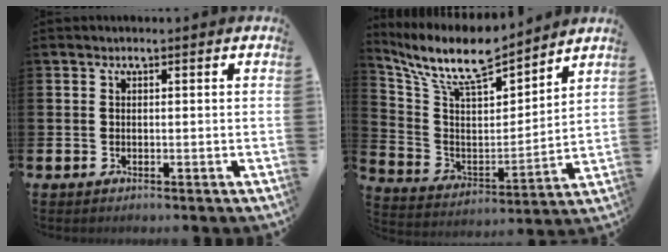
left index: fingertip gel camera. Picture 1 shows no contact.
{"total": 10.6, "force": [9.2, 2.7, 4.5], "torque": [-0.127, -0.062, 0.160]}